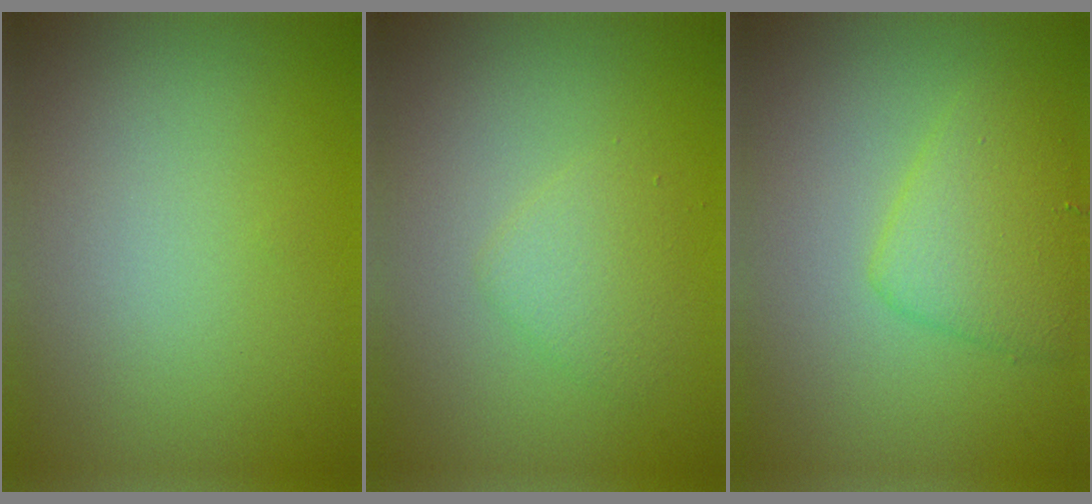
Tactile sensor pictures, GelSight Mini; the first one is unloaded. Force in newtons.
{"total": 1.9, "press": 1.9, "slide": 0.2}
{"total": 3.7, "press": 3.7, "slide": 0.1}